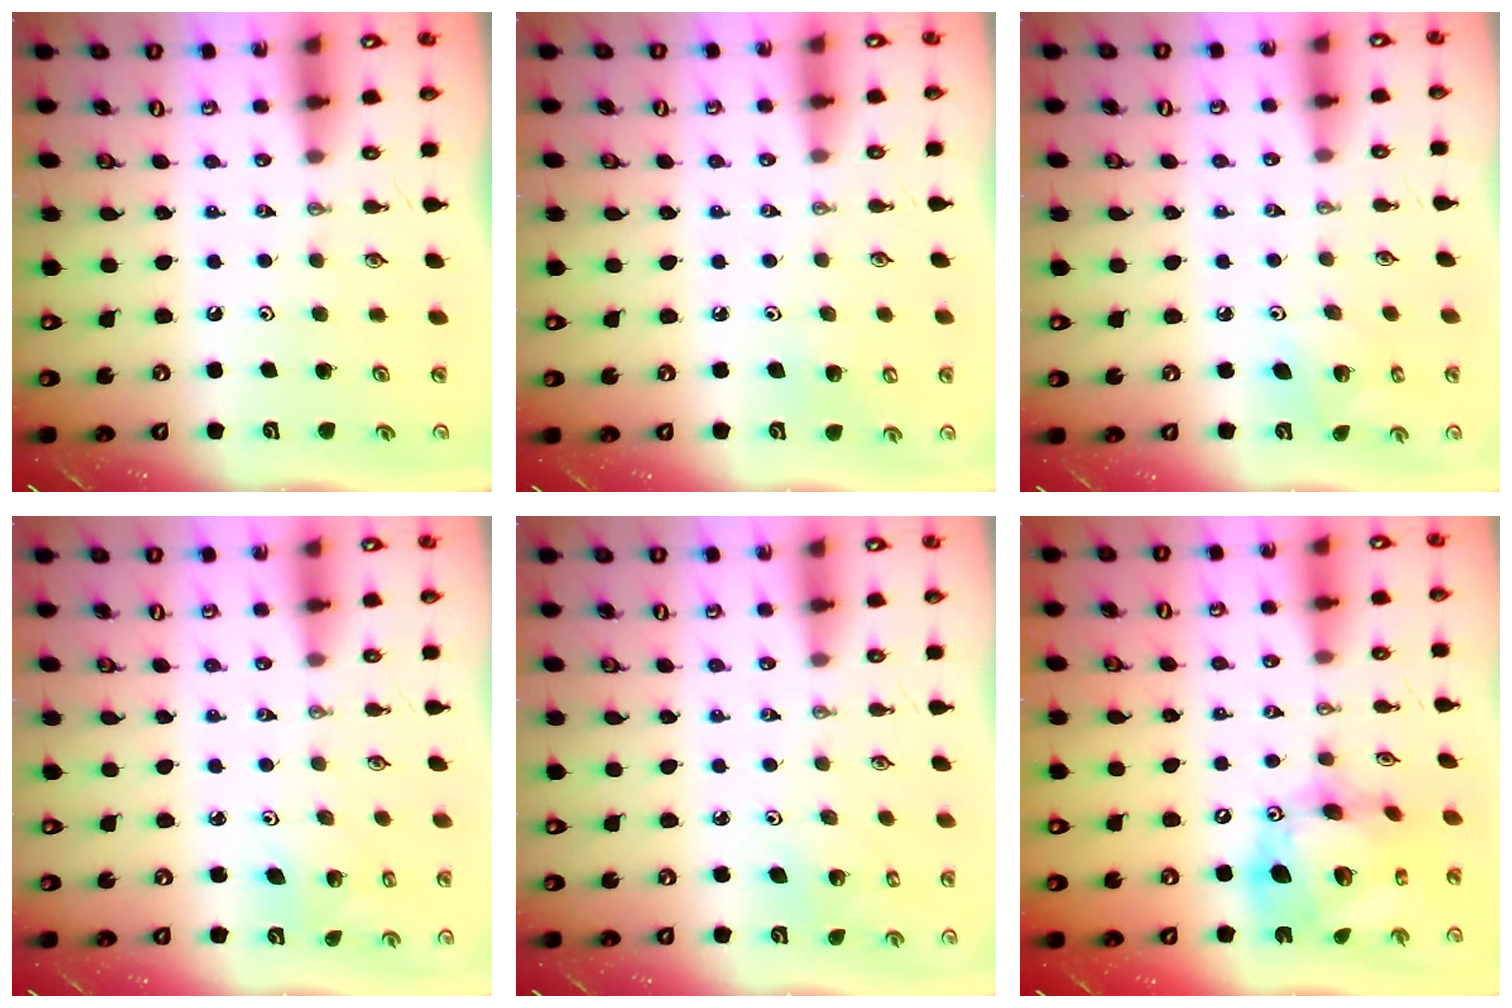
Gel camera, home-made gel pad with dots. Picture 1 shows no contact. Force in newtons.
{"total": 6.2, "press": 6.0, "slide": 1.4}
{"total": 4.6, "press": 4.6, "slide": 0.1}
{"total": 3.5, "press": 3.5, "slide": 0.2}
{"total": 1.8, "press": 1.8, "slide": 0.1}
{"total": 20.5, "press": 20.4, "slide": 2.1}